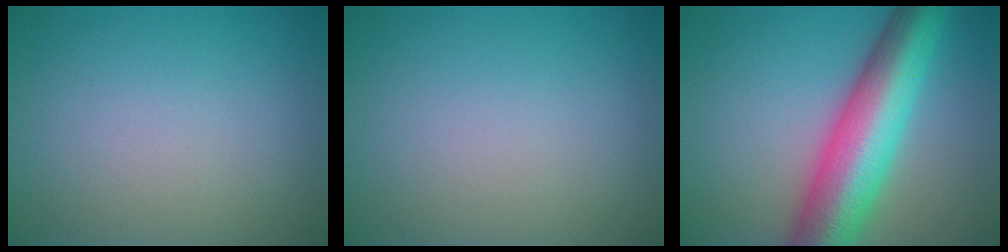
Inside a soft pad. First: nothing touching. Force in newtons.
{"total": 0.0}
{"total": 11.2, "press": 11.2, "slide": 0.2}